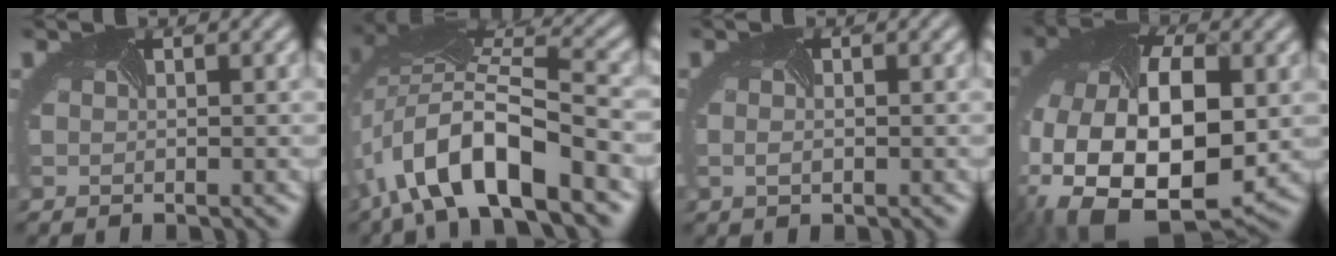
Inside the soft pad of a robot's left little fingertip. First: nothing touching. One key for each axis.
{"total": 11.1, "fx": -5.1, "fy": 4.1, "fz": 9.0, "tx": -0.174, "ty": 0.018, "tz": -0.097}
{"total": 1.0, "fx": 0.0, "fy": 0.8, "fz": 0.6, "tx": -0.009, "ty": 0.005, "tz": 0.001}
{"total": 15.6, "fx": -3.3, "fy": 9.5, "fz": 12.0, "tx": -0.243, "ty": -0.034, "tz": -0.040}